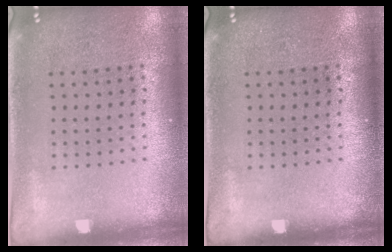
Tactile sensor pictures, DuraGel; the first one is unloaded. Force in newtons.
{"total": 0.0}